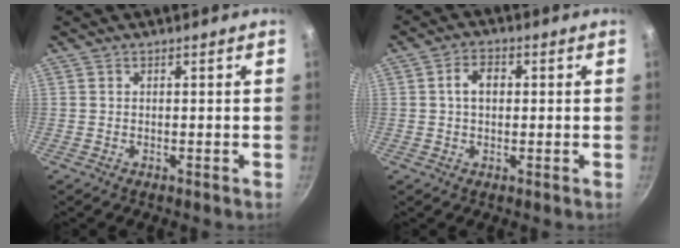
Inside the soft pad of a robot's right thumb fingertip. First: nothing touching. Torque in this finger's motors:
{"motor_torque": [0.33, 1.20, 0.51, -0.06, 0.10]}